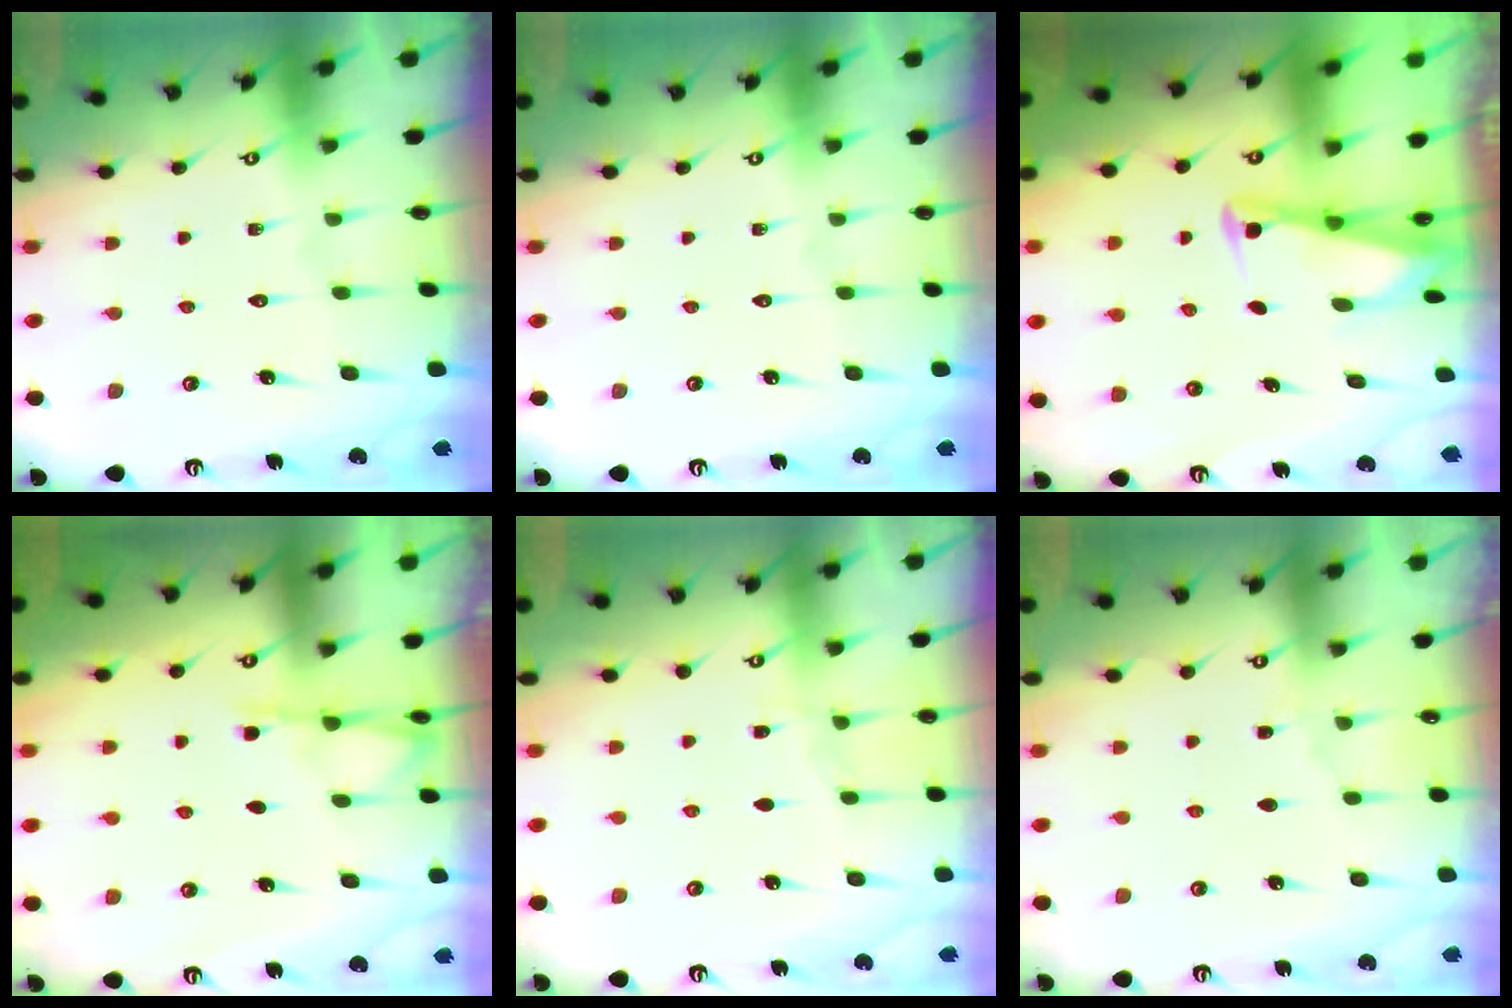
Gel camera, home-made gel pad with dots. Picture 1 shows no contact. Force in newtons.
{"total": 0.0}
{"total": 2.7, "press": 2.6, "slide": 0.4}
{"total": 3.6, "press": 3.5, "slide": 0.6}
{"total": 3.5, "press": 3.5, "slide": 0.5}
{"total": 3.3, "press": 3.3, "slide": 0.4}